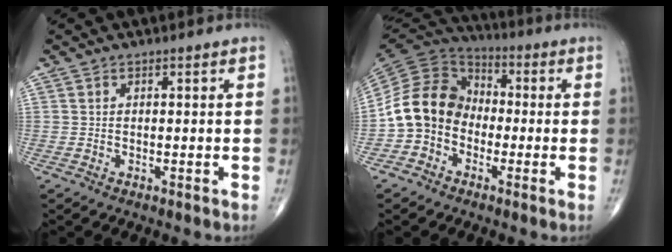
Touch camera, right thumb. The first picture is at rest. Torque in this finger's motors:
{"motor_torque": [0.63, 1.74, 0.79, -0.74, 0.13]}